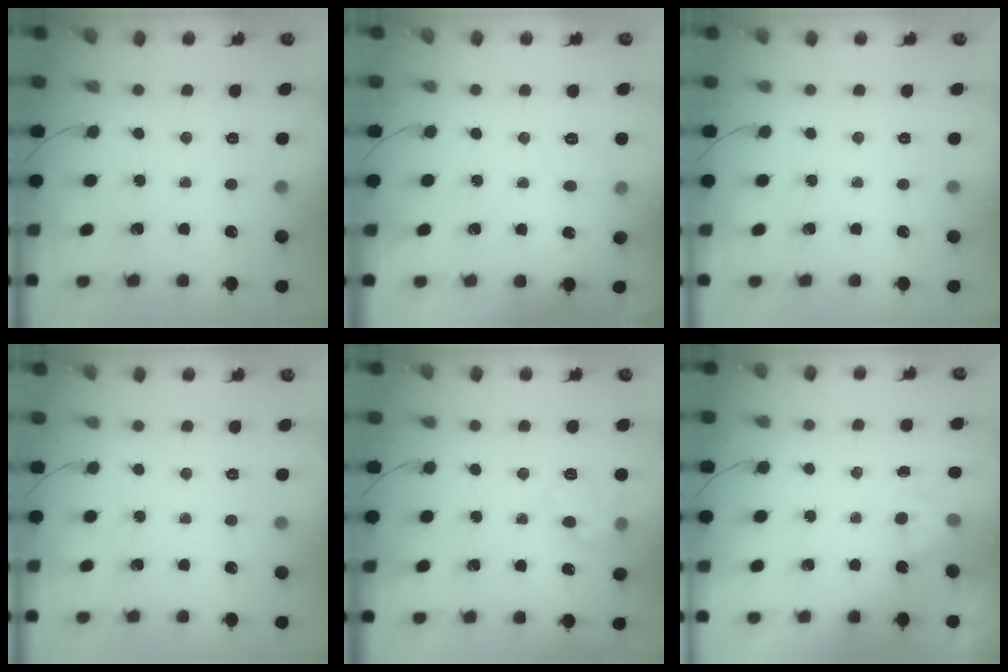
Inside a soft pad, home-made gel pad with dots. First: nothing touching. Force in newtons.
{"total": 4.4, "press": 4.1, "slide": 1.8}
{"total": 0.0}
{"total": 0.0}
{"total": 10.0, "press": 10.0, "slide": 0.2}
{"total": 4.0, "press": 3.8, "slide": 1.2}